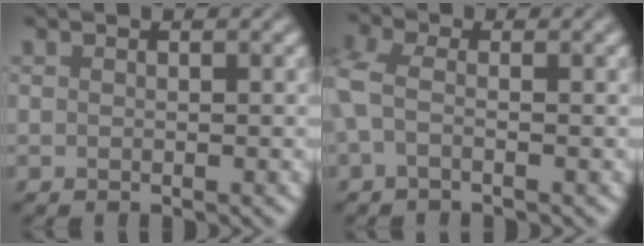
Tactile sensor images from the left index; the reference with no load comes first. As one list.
[{"total": 3.4, "force": [-0.5, 1.6, 3.0], "torque": [-0.086, 0.009, -0.011]}]